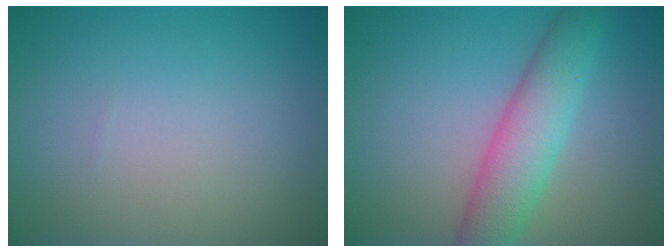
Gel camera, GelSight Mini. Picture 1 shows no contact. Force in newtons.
{"total": 5.6, "press": 5.6, "slide": 0.2}